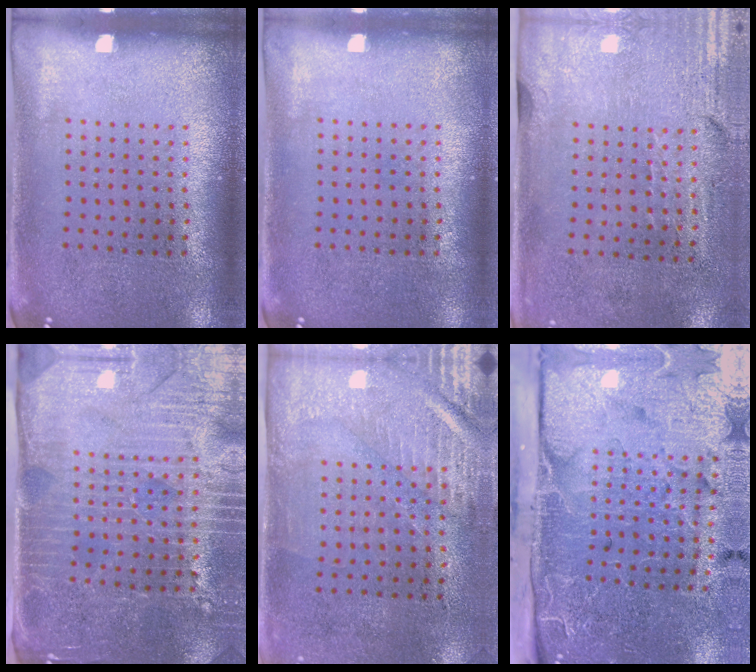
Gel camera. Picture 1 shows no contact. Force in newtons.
{"total": 0.0}
{"total": 3.0, "press": 2.5, "slide": 1.6}
{"total": 4.3, "press": 3.8, "slide": 2.0}
{"total": 3.0, "press": 2.5, "slide": 1.6}
{"total": 4.9, "press": 4.0, "slide": 3.0}